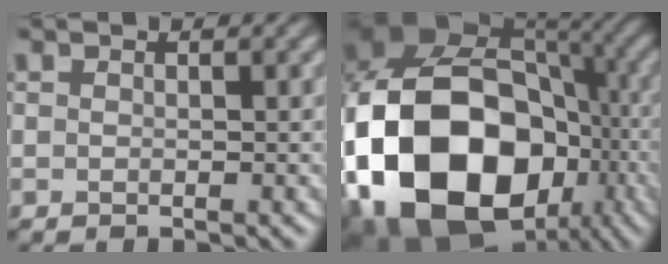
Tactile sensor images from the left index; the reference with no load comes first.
{"total": 22.0, "force": [-6.3, 16.5, 13.1], "torque": [-0.308, -0.010, -0.097]}